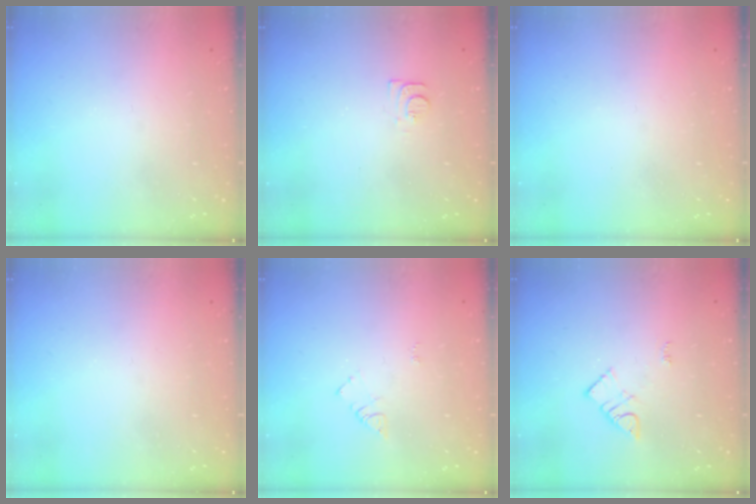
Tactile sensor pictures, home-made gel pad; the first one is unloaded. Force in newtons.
{"total": 6.2, "press": 6.1, "slide": 0.6}
{"total": 0.0}
{"total": 0.0}
{"total": 5.4, "press": 5.4, "slide": 0.5}
{"total": 3.9, "press": 3.8, "slide": 0.4}